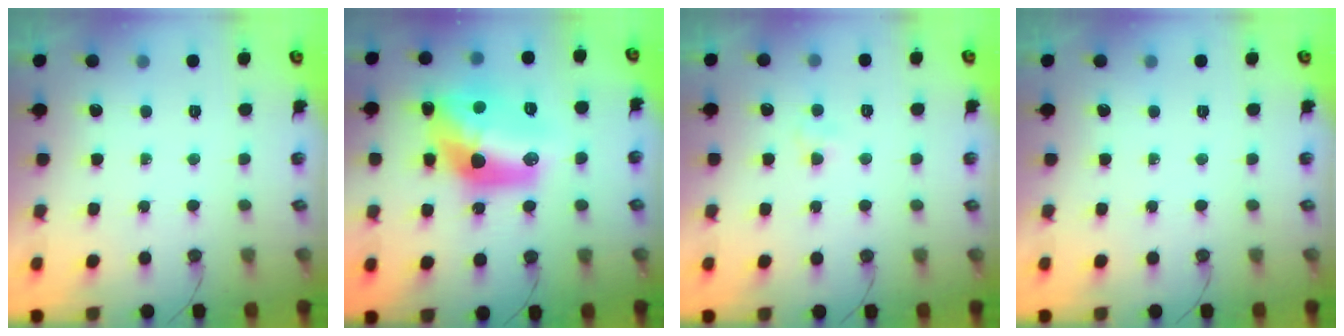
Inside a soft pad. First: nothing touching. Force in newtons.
{"total": 18.7, "press": 18.6, "slide": 1.2}
{"total": 3.6, "press": 2.7, "slide": 2.3}
{"total": 0.0}